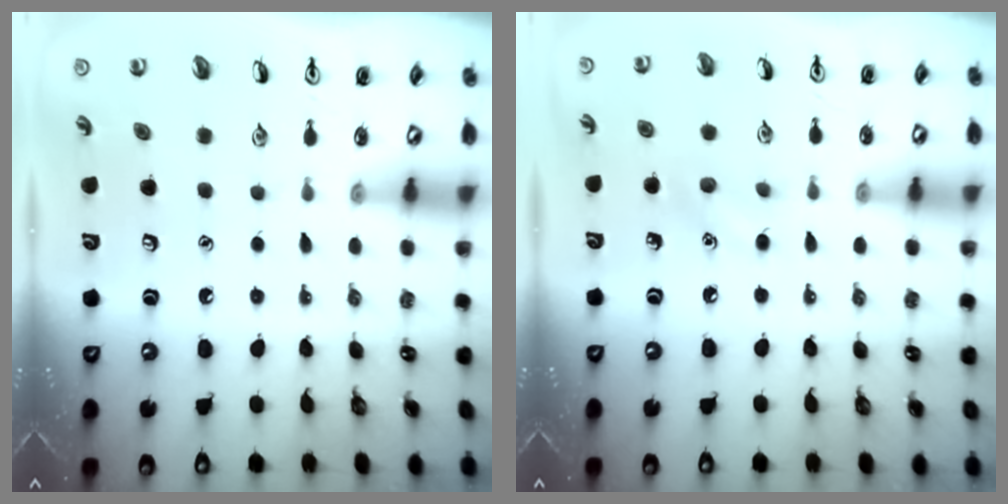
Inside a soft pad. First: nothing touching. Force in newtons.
{"total": 6.3, "press": 6.1, "slide": 1.6}